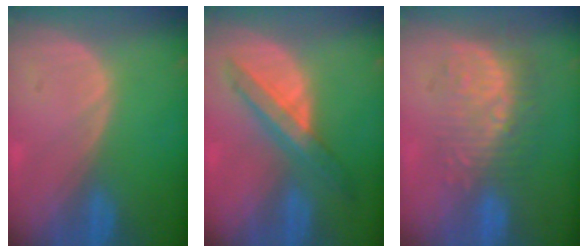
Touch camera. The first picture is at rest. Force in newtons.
{"total": 6.7, "press": 6.3, "slide": 2.2}
{"total": 10.0, "press": 8.7, "slide": 4.9}